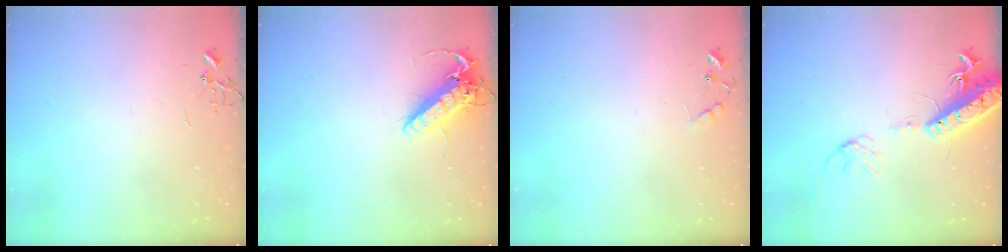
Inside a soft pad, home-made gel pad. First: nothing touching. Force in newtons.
{"total": 13.5, "press": 13.2, "slide": 2.7}
{"total": 8.9, "press": 8.9, "slide": 0.5}
{"total": 16.2, "press": 15.7, "slide": 3.7}